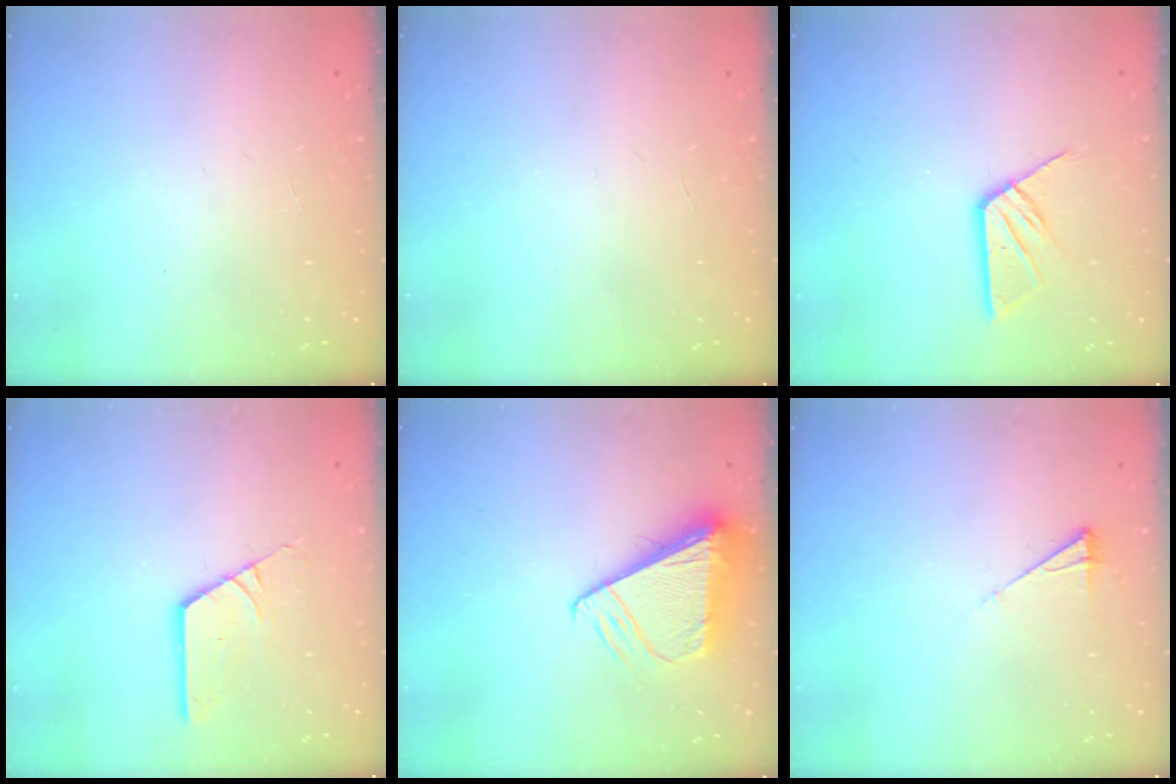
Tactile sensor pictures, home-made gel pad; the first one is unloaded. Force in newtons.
{"total": 0.0}
{"total": 9.1, "press": 9.0, "slide": 0.7}
{"total": 5.3, "press": 5.2, "slide": 0.5}
{"total": 8.1, "press": 8.0, "slide": 0.9}
{"total": 5.7, "press": 5.7, "slide": 0.7}